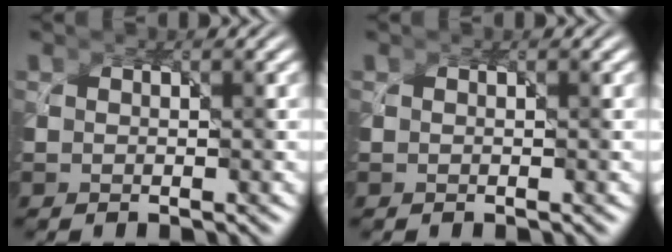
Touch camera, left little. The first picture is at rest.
{"total": 0.0}